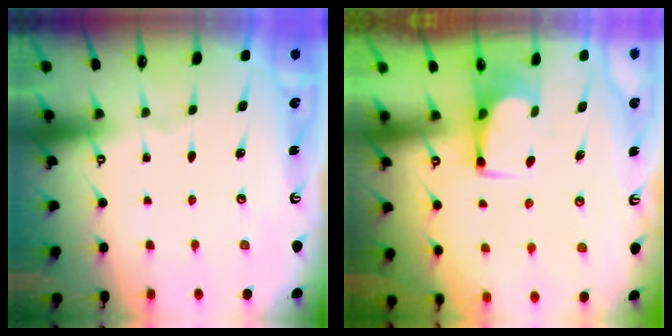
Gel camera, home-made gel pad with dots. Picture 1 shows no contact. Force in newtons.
{"total": 2.5, "press": 2.4, "slide": 0.4}